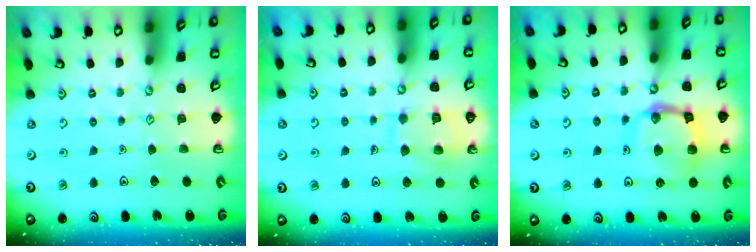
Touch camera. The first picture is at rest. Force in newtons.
{"total": 10.5, "press": 10.4, "slide": 0.9}
{"total": 13.5, "press": 13.5, "slide": 1.4}